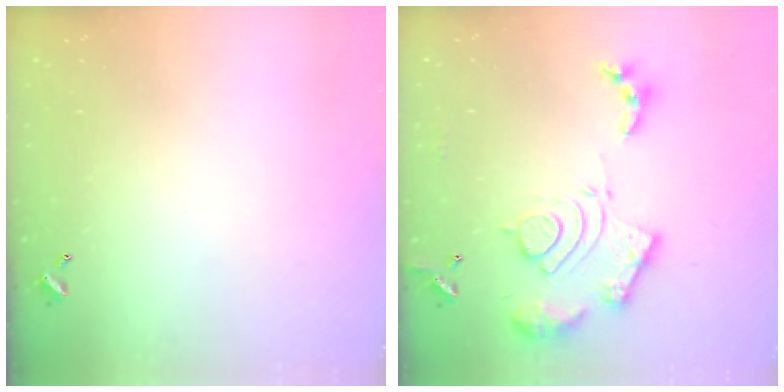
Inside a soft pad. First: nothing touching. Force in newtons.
{"total": 17.4, "press": 17.3, "slide": 1.7}